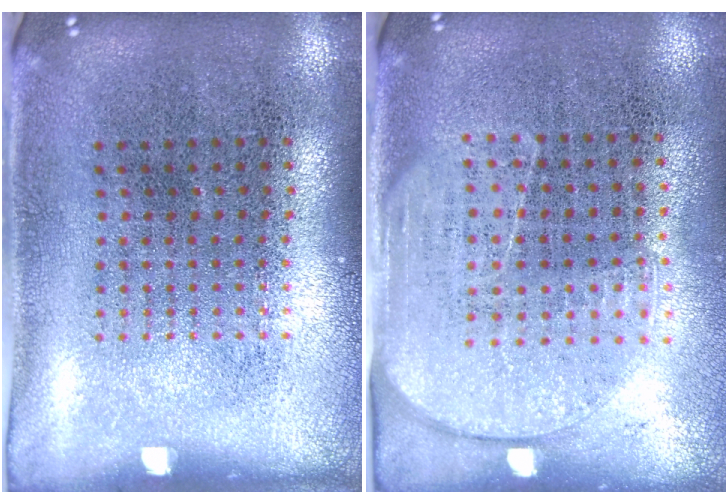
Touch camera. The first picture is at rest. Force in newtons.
{"total": 1.7, "press": 1.5, "slide": 0.9}